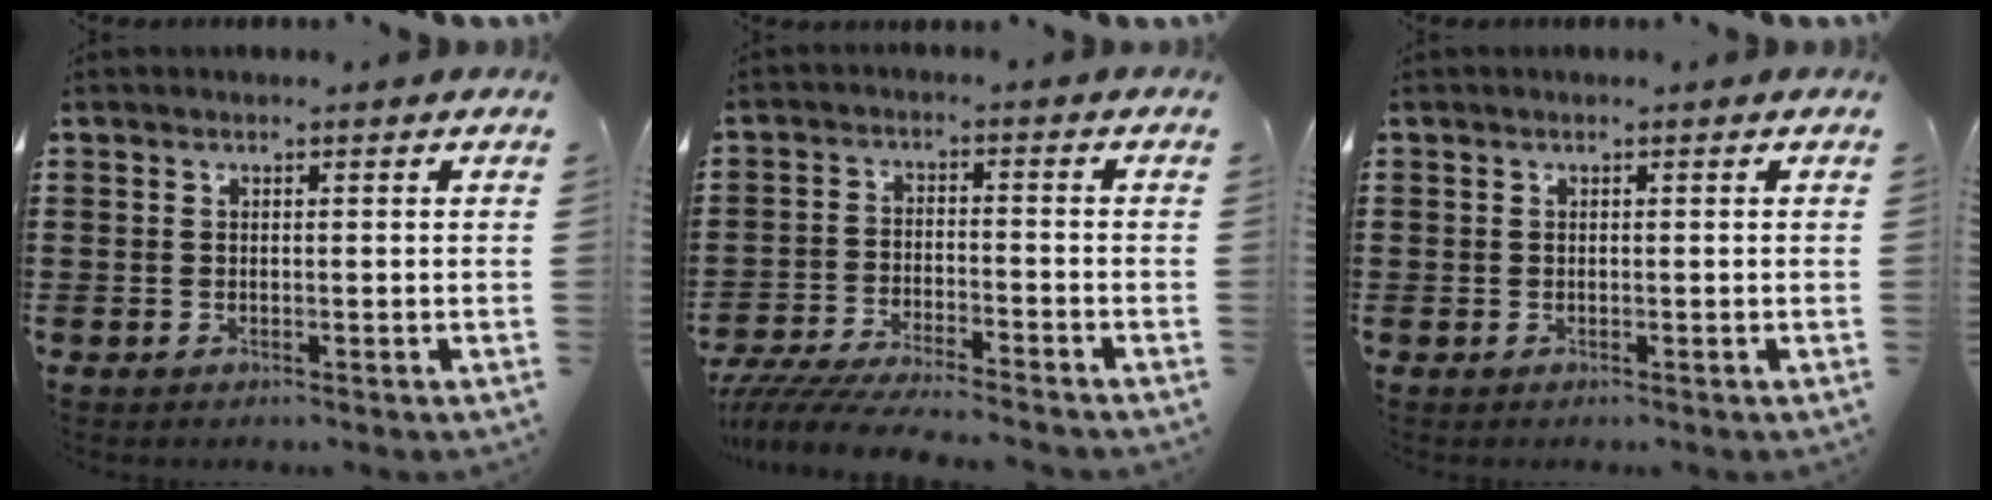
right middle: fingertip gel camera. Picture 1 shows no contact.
{"total": 5.9, "force": [-5.7, 0.0, 1.5], "torque": [-0.043, -0.010, -0.115]}
{"total": 0.0}